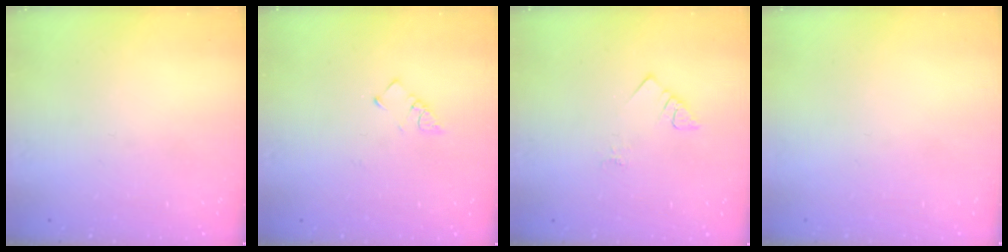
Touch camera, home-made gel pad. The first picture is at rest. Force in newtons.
{"total": 2.7, "press": 2.7, "slide": 0.4}
{"total": 2.7, "press": 2.7, "slide": 0.3}
{"total": 1.8, "press": 1.7, "slide": 0.1}